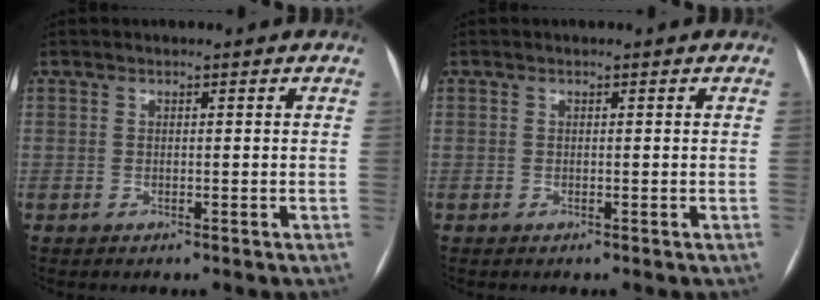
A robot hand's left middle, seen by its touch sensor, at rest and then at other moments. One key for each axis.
{"total": 0.0}